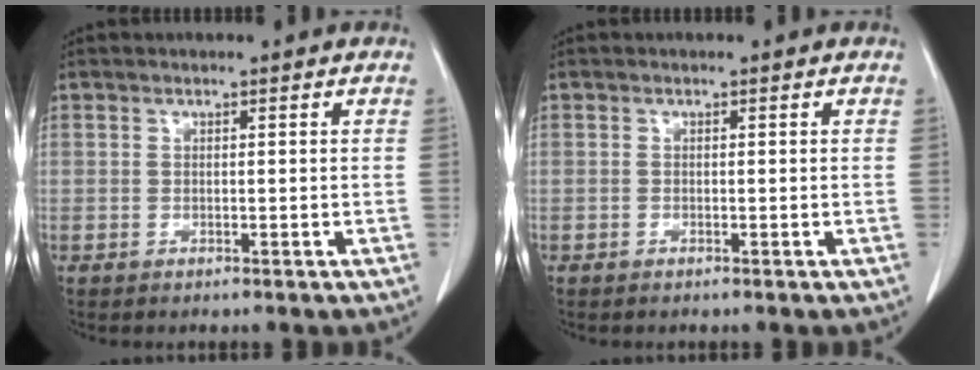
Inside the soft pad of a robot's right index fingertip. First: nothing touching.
{"total": 0.0}